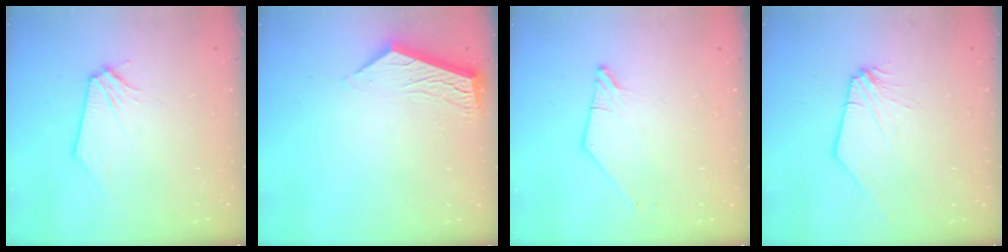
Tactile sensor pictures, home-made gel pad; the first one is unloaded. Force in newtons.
{"total": 6.8, "press": 6.7, "slide": 0.5}
{"total": 1.3, "press": 1.3, "slide": 0.2}
{"total": 0.0}